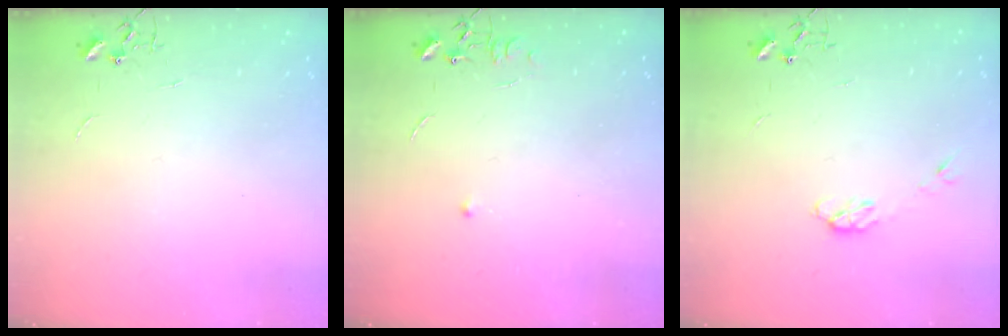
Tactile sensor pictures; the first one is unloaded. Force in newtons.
{"total": 5.5, "press": 5.4, "slide": 0.8}
{"total": 3.7, "press": 3.7, "slide": 0.6}